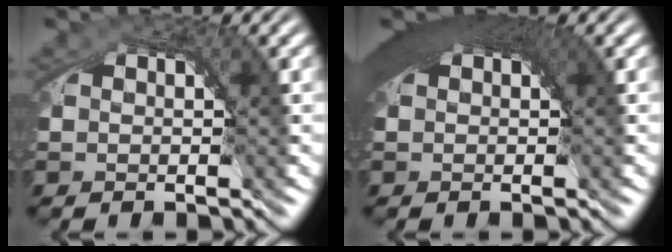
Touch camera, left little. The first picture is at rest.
{"total": 4.9, "force": [1.6, 1.7, 4.3], "torque": [-0.052, 0.014, 0.018]}